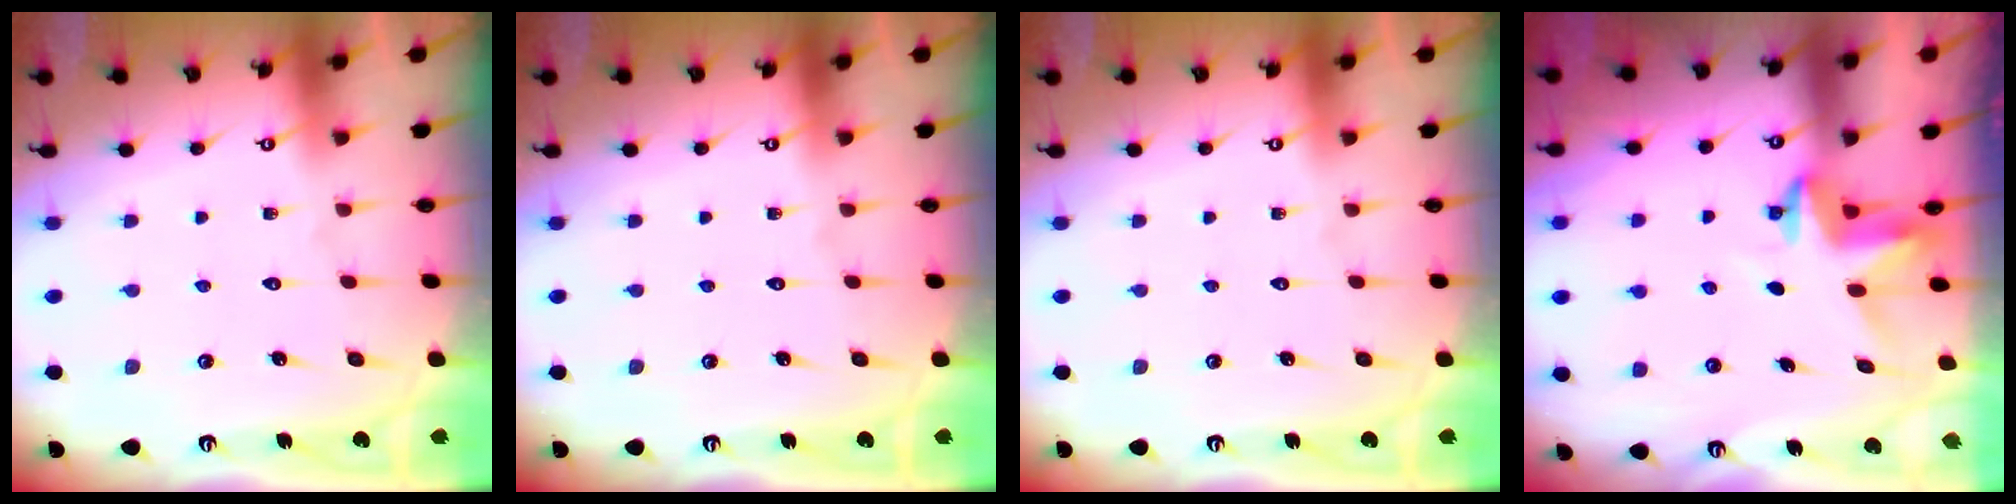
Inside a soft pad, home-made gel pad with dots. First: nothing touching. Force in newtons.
{"total": 0.0}
{"total": 0.0}
{"total": 3.6, "press": 3.5, "slide": 0.3}